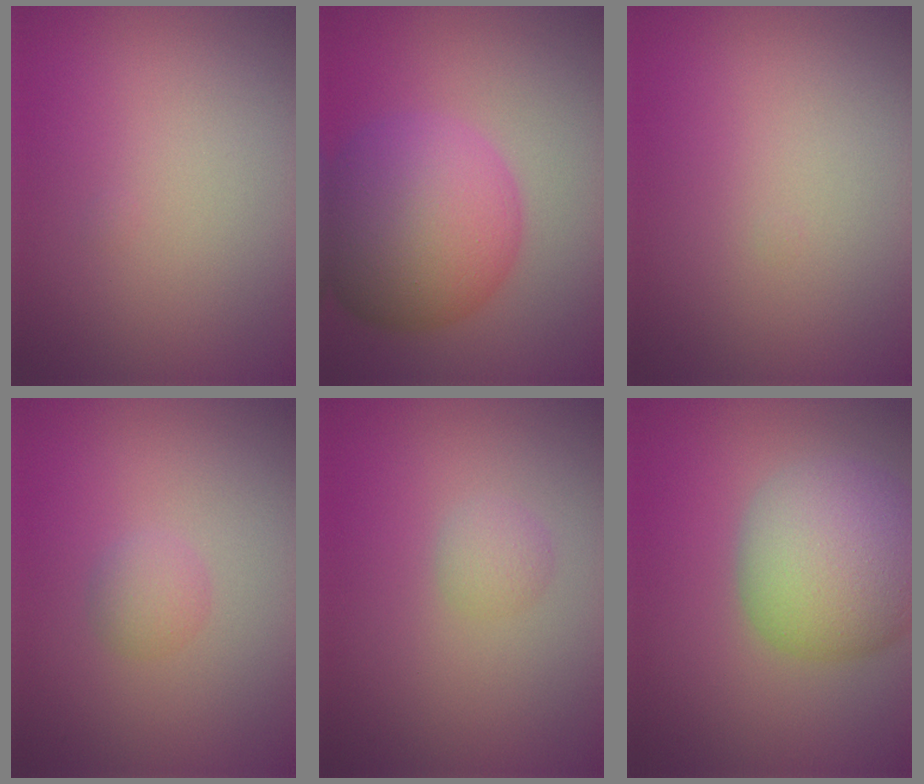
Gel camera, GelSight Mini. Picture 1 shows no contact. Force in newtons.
{"total": 10.9, "press": 10.9, "slide": 0.1}
{"total": 0.0}
{"total": 1.5, "press": 1.5, "slide": 0.1}
{"total": 1.4, "press": 1.4, "slide": 0.1}
{"total": 8.9, "press": 8.8, "slide": 0.5}